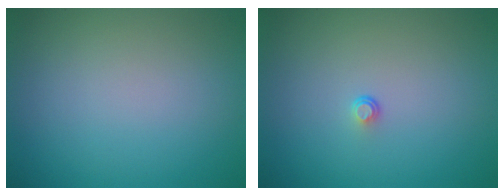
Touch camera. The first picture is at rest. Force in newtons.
{"total": 0.5, "press": 0.3, "slide": 0.5}